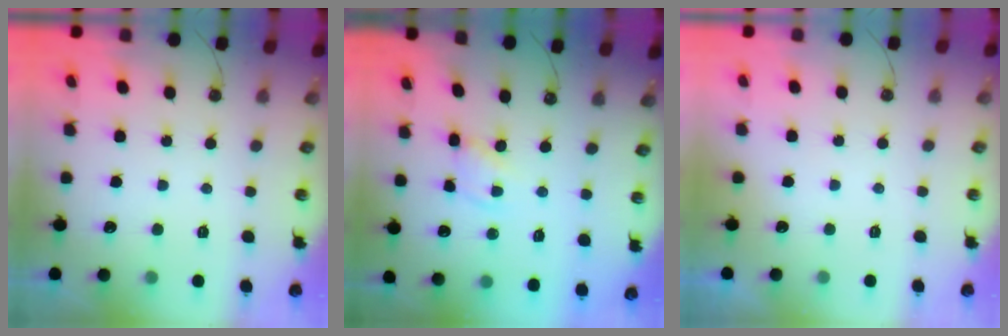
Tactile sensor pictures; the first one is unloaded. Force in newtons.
{"total": 1.9, "press": 1.9, "slide": 0.3}
{"total": 0.0}